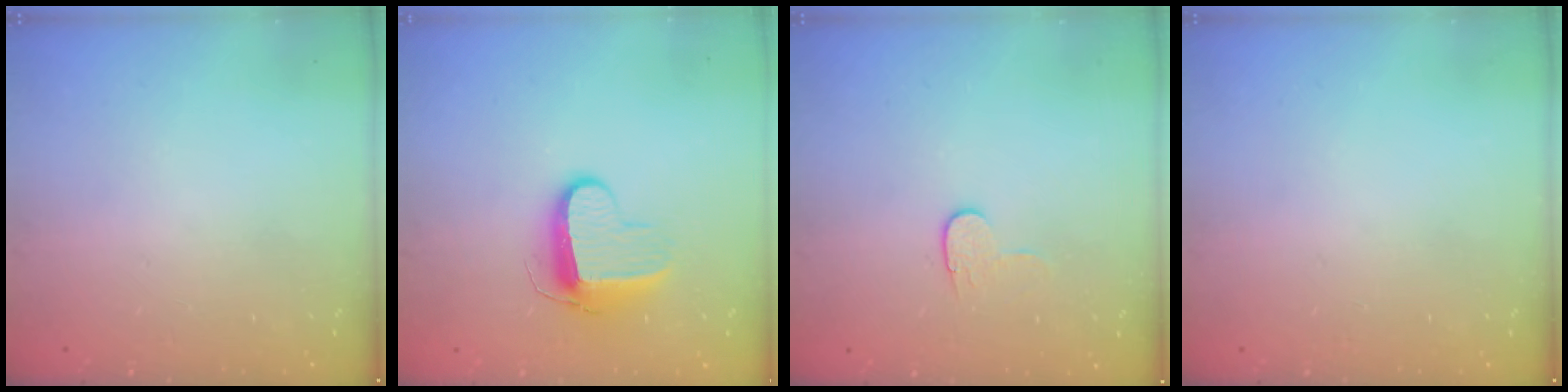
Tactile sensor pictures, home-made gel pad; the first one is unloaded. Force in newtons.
{"total": 9.7, "press": 9.7, "slide": 0.4}
{"total": 6.2, "press": 6.2, "slide": 0.5}
{"total": 0.0}